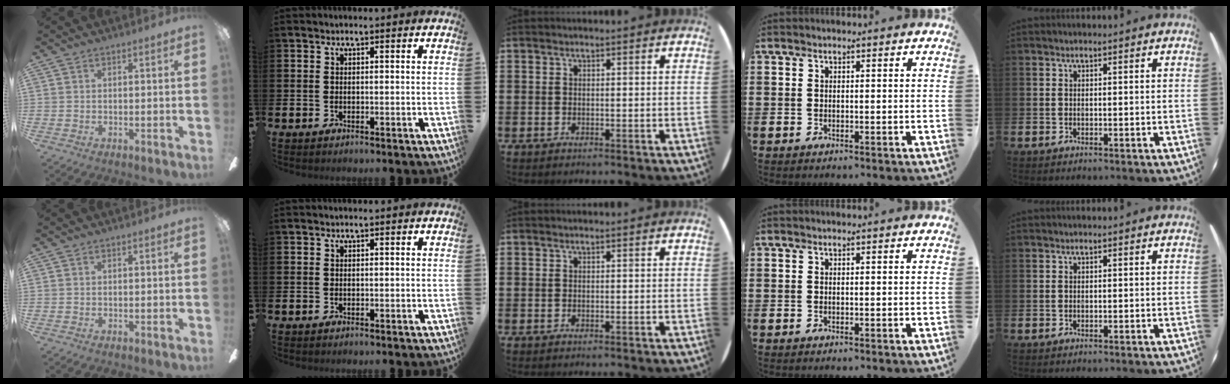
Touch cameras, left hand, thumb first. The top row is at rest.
{}